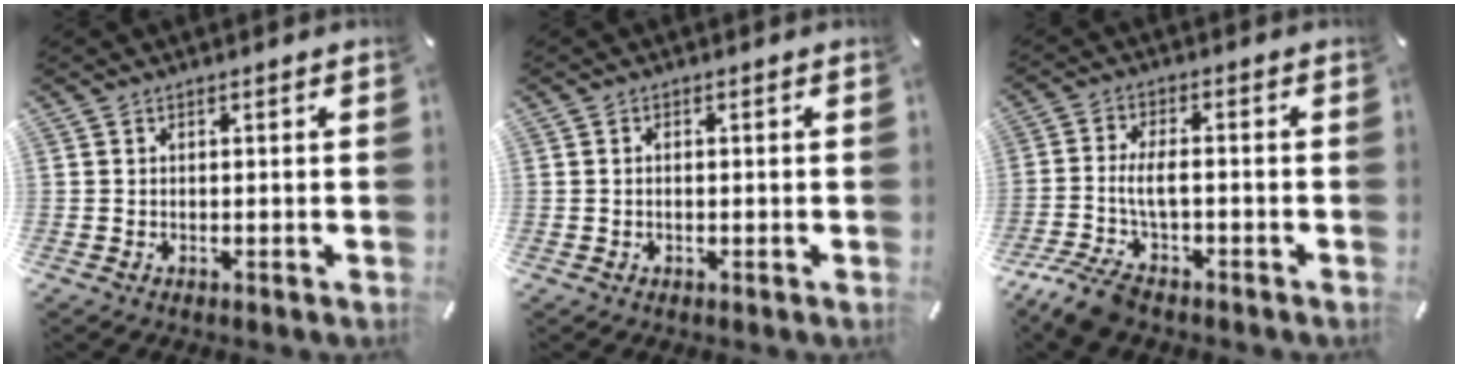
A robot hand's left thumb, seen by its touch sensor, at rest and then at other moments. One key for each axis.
{"total": 0.8, "fx": -0.2, "fy": 0.4, "fz": 0.7, "tx": -0.016, "ty": -0.001, "tz": -0.003}
{"total": 7.8, "fx": -3.6, "fy": 3.1, "fz": 6.2, "tx": -0.134, "ty": 0.012, "tz": -0.067}